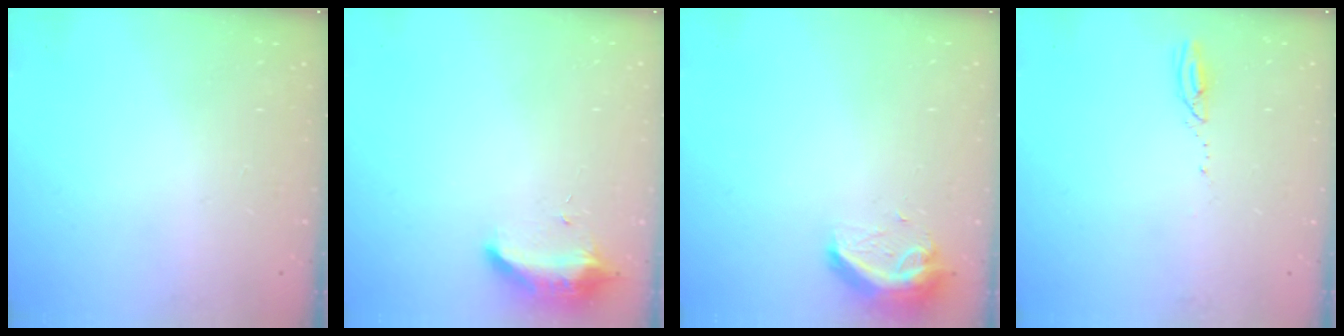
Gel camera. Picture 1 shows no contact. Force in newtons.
{"total": 8.8, "press": 8.8, "slide": 0.6}
{"total": 9.4, "press": 9.4, "slide": 0.4}
{"total": 2.3, "press": 2.3, "slide": 0.3}